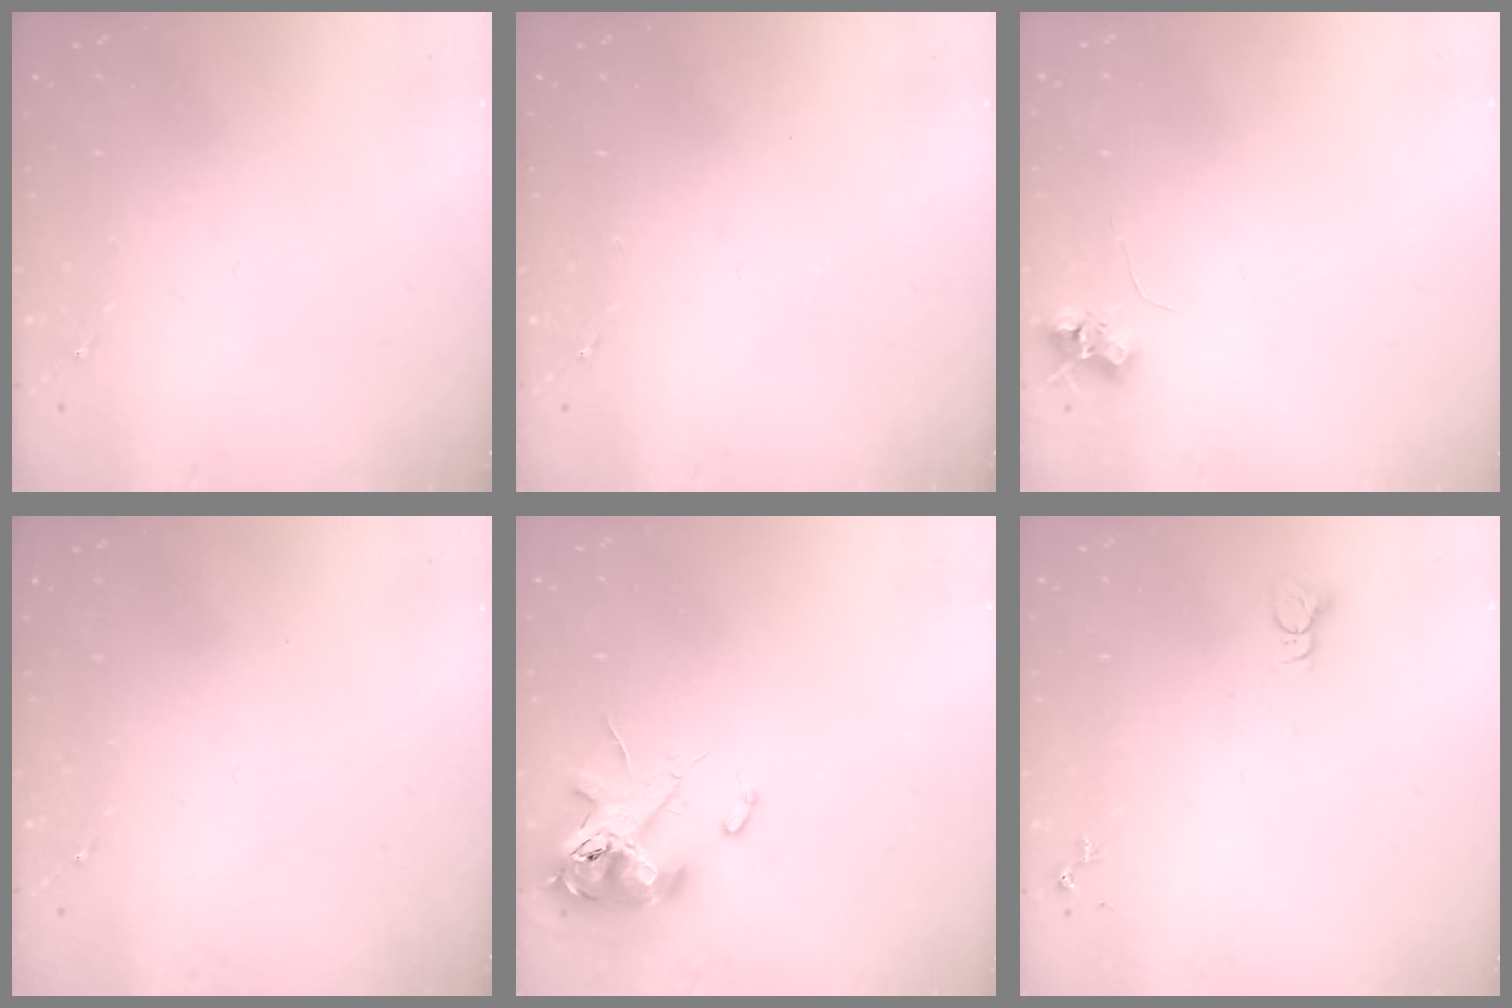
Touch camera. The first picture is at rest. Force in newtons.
{"total": 0.0}
{"total": 6.5, "press": 6.4, "slide": 0.9}
{"total": 0.0}
{"total": 12.2, "press": 12.0, "slide": 2.0}
{"total": 2.2, "press": 2.2, "slide": 0.1}